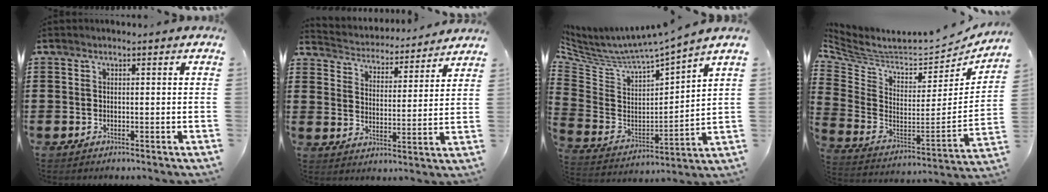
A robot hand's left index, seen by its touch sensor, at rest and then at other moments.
{"total": 3.5, "force": [3.5, 0.1, -0.3], "torque": [-0.019, -0.034, 0.053]}
{"total": 5.2, "force": [4.9, 0.4, 1.6], "torque": [-0.064, -0.051, 0.077]}
{"total": 4.8, "force": [4.6, 1.1, 1.2], "torque": [-0.055, -0.056, 0.074]}